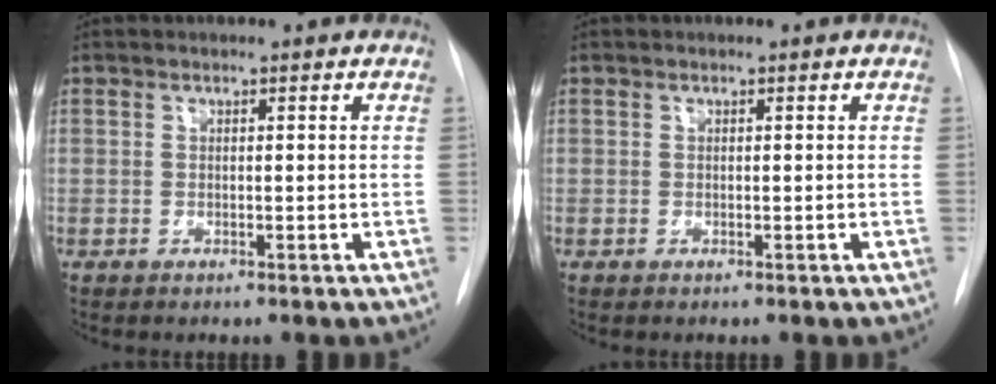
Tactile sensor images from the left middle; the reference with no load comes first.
{"total": 0.0}